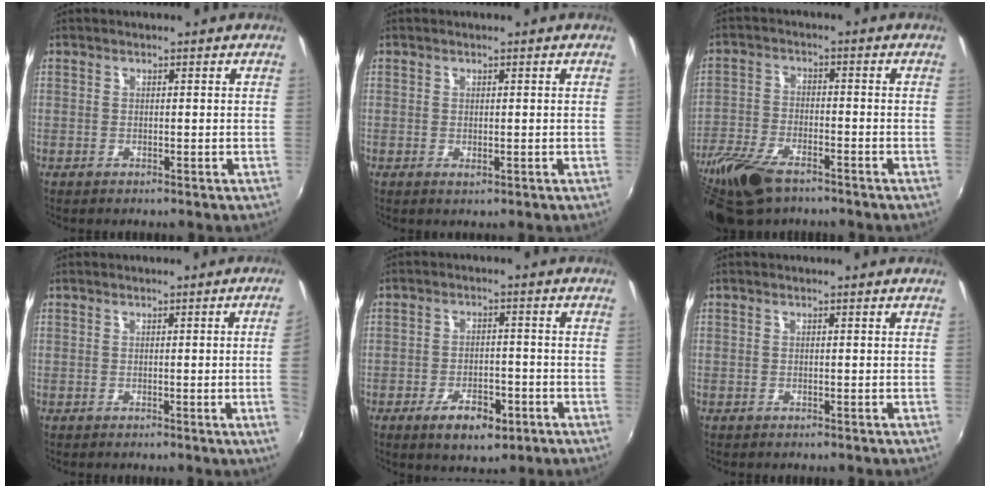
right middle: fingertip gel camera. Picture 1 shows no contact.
{"total": 0.6, "force": [0.1, 0.2, 0.5], "torque": [-0.009, -0.001, 0.003]}
{"total": 14.1, "force": [-9.9, 6.0, 8.1], "torque": [-0.199, -0.035, -0.193]}
{"total": 3.0, "force": [0.0, -1.5, 2.7], "torque": [-0.043, -0.009, 0.005]}
{"total": 7.4, "force": [-4.0, 3.5, 5.2], "torque": [-0.105, -0.001, -0.055]}
{"total": 0.8, "force": [-0.5, 0.6, 0.0], "torque": [-0.003, 0.003, -0.008]}